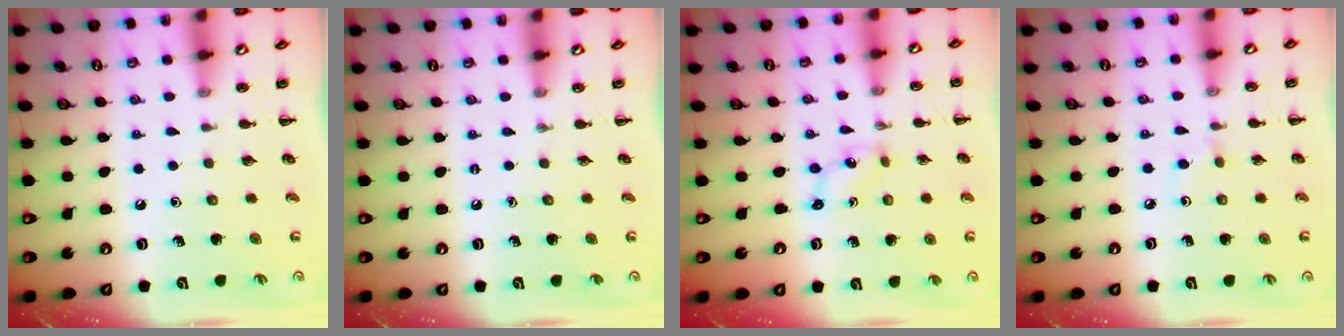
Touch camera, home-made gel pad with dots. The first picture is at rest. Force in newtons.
{"total": 0.0}
{"total": 1.0, "press": 0.9, "slide": 0.3}
{"total": 2.0, "press": 1.8, "slide": 0.8}